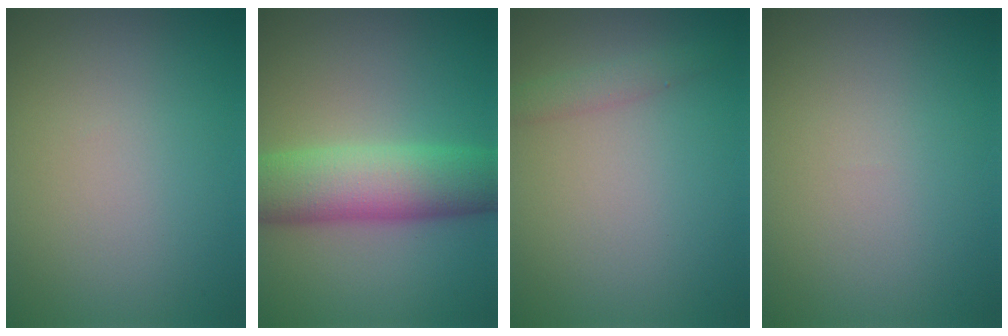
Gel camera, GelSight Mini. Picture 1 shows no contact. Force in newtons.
{"total": 8.4, "press": 8.4, "slide": 0.2}
{"total": 1.4, "press": 1.4, "slide": 0.1}
{"total": 0.0}